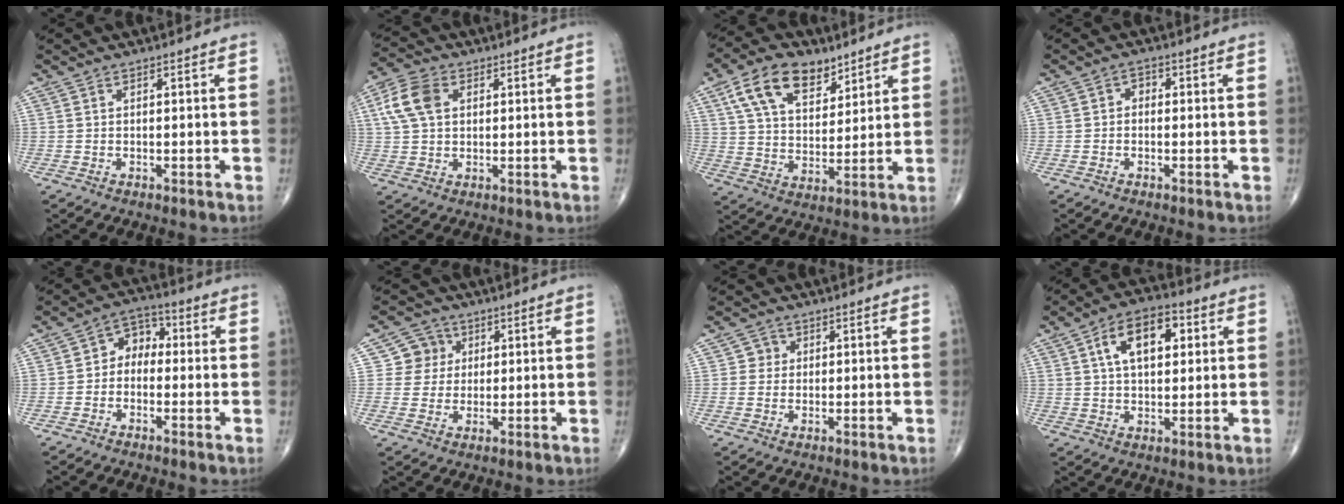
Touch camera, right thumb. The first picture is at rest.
{"total": 8.4, "force": [2.2, 5.7, 5.8], "torque": [-0.119, 0.012, 0.040]}
{"total": 14.2, "force": [7.9, 8.1, 8.6], "torque": [-0.121, -0.027, 0.146]}
{"total": 1.9, "force": [-0.1, 1.5, 1.1], "torque": [-0.004, 0.009, -0.011]}
{"total": 5.8, "force": [-0.6, 4.4, 3.7], "torque": [-0.030, 0.028, -0.029]}
{"total": 5.3, "force": [1.3, 5.1, 0.6], "torque": [0.022, 0.003, 0.016]}
{"total": 2.3, "force": [0.4, 2.2, 0.3], "torque": [0.010, 0.003, 0.000]}
{"total": 11.6, "force": [3.4, 6.4, 9.0], "torque": [-0.130, 0.011, 0.049]}